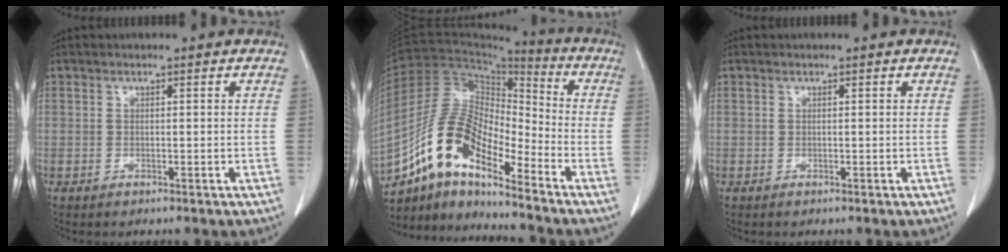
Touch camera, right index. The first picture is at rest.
{"total": 12.4, "force": [-9.2, 3.8, 7.5], "torque": [-0.157, 0.034, -0.169]}
{"total": 0.0}